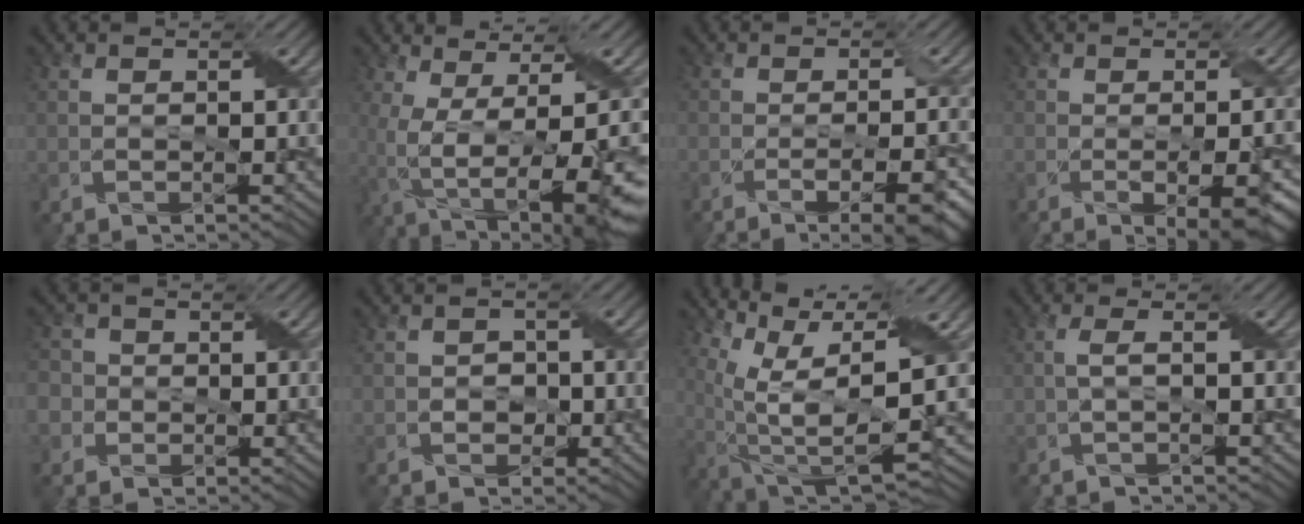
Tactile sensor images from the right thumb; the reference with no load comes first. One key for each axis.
{"total": 13.3, "fx": -2.7, "fy": 5.0, "fz": 12.1, "tx": -0.235, "ty": -0.027, "tz": -0.020}
{"total": 7.9, "fx": -4.4, "fy": 2.2, "fz": 6.2, "tx": -0.078, "ty": -0.001, "tz": -0.055}
{"total": 6.7, "fx": -2.9, "fy": 2.1, "fz": 5.6, "tx": -0.077, "ty": -0.014, "tz": -0.028}
{"total": 4.6, "fx": -0.8, "fy": 4.4, "fz": 1.1, "tx": -0.032, "ty": 0.010, "tz": -0.035}
{"total": 1.5, "fx": -0.4, "fy": 1.5, "fz": 0.2, "tx": -0.002, "ty": 0.000, "tz": -0.008}
{"total": 12.5, "fx": 3.8, "fy": 4.7, "fz": 11.0, "tx": -0.234, "ty": -0.003, "tz": 0.081}
{"total": 1.5, "fx": 0.1, "fy": 0.3, "fz": 1.5, "tx": -0.029, "ty": 0.008, "tz": -0.005}